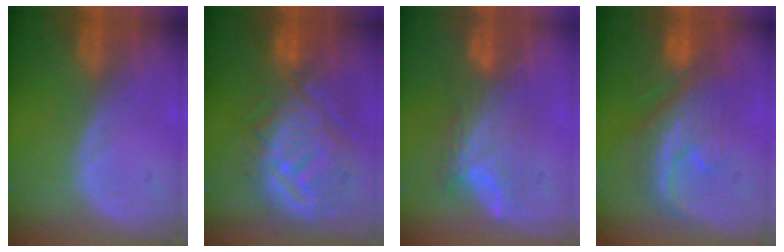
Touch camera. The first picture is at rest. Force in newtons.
{"total": 11.9, "press": 10.9, "slide": 4.9}
{"total": 7.0, "press": 6.7, "slide": 1.9}
{"total": 8.0, "press": 7.9, "slide": 1.1}